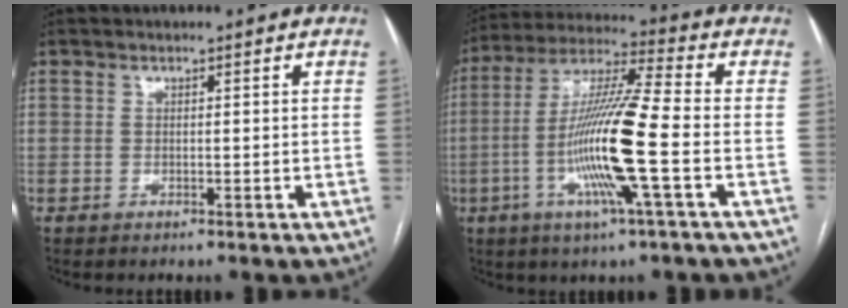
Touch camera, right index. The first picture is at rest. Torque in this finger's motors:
{"motor_torque": [2.14, 0.00, 1.05, 0.21]}